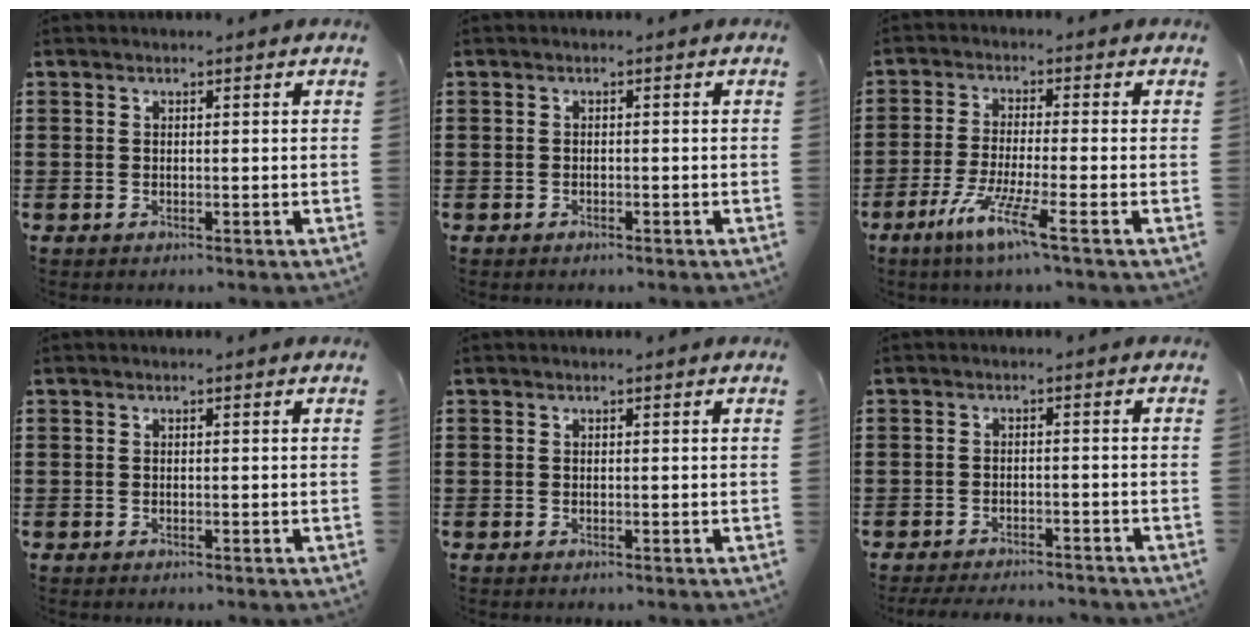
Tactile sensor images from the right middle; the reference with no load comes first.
{"total": 0.6, "force": [-0.5, 0.2, 0.1], "torque": [-0.003, 0.000, -0.010]}
{"total": 6.8, "force": [-4.1, -0.1, 5.3], "torque": [-0.112, -0.017, -0.079]}
{"total": 0.0}
{"total": 0.0}
{"total": 2.7, "force": [-2.7, 0.2, 0.3], "torque": [-0.010, -0.002, -0.055]}